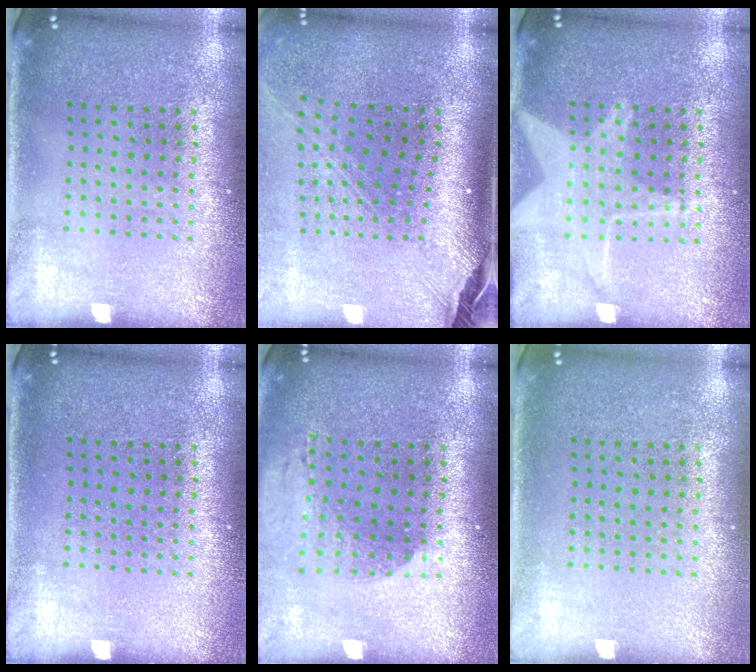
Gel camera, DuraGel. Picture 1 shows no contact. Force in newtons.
{"total": 2.9, "press": 2.1, "slide": 2.0}
{"total": 1.6, "press": 1.6, "slide": 0.2}
{"total": 0.0}
{"total": 1.3, "press": 1.3, "slide": 0.4}
{"total": 0.0}